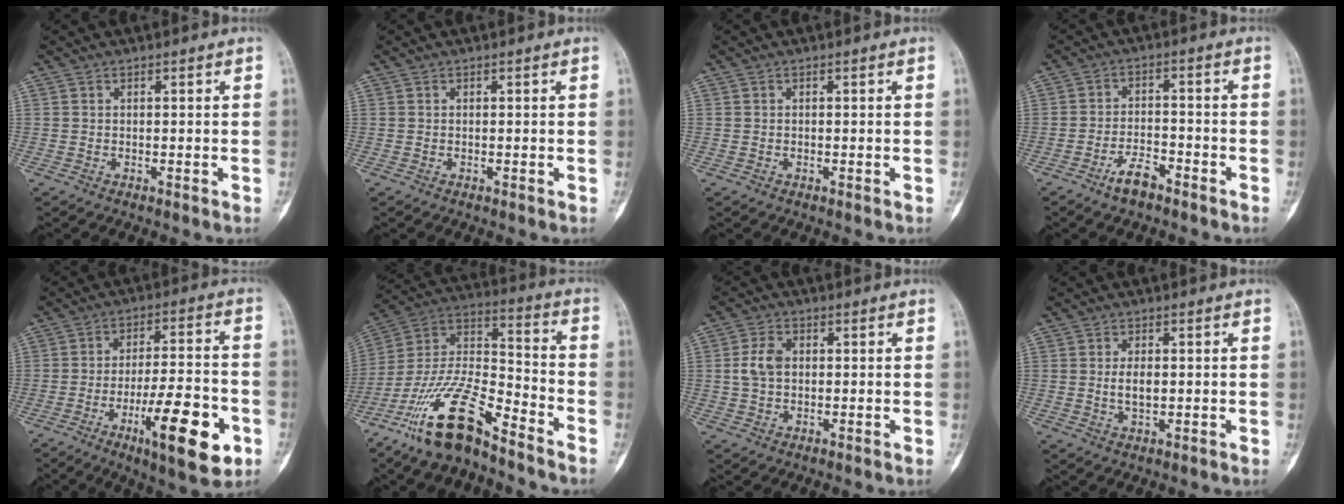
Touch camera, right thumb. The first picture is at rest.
{"total": 0.0}
{"total": 0.0}
{"total": 5.1, "force": [-3.7, 2.0, 3.0], "torque": [-0.053, 0.025, -0.066]}
{"total": 17.3, "force": [-6.8, 4.8, 15.1], "torque": [-0.228, 0.024, -0.098]}
{"total": 18.3, "force": [-12.7, 5.3, 12.0], "torque": [-0.231, 0.078, -0.238]}
{"total": 4.8, "force": [0.4, 3.3, 3.5], "torque": [-0.069, 0.008, 0.005]}
{"total": 3.6, "force": [0.2, 1.9, 3.0], "torque": [-0.053, -0.004, 0.007]}